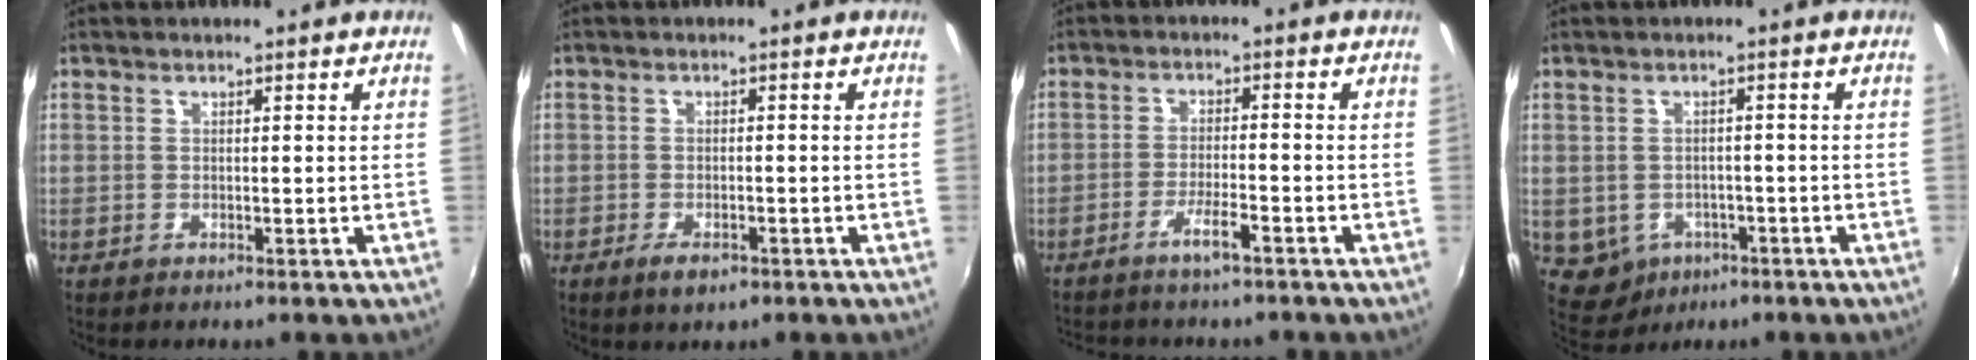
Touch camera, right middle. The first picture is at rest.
{"total": 3.3, "force": [-1.9, 1.5, 2.1], "torque": [-0.050, -0.008, -0.033]}
{"total": 3.7, "force": [-3.0, 0.4, 2.2], "torque": [-0.058, 0.004, -0.054]}
{"total": 6.7, "force": [-2.6, 5.7, 2.4], "torque": [-0.068, -0.006, -0.019]}